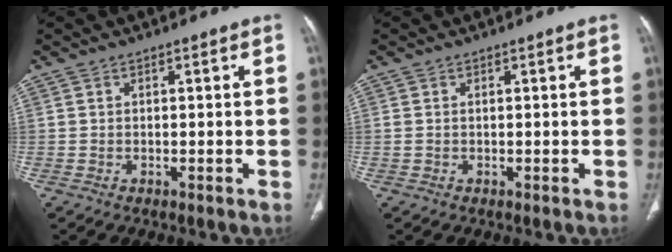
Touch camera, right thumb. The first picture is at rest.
{"total": 0.6, "force": [0.2, 0.3, 0.5], "torque": [-0.017, 0.010, 0.009]}